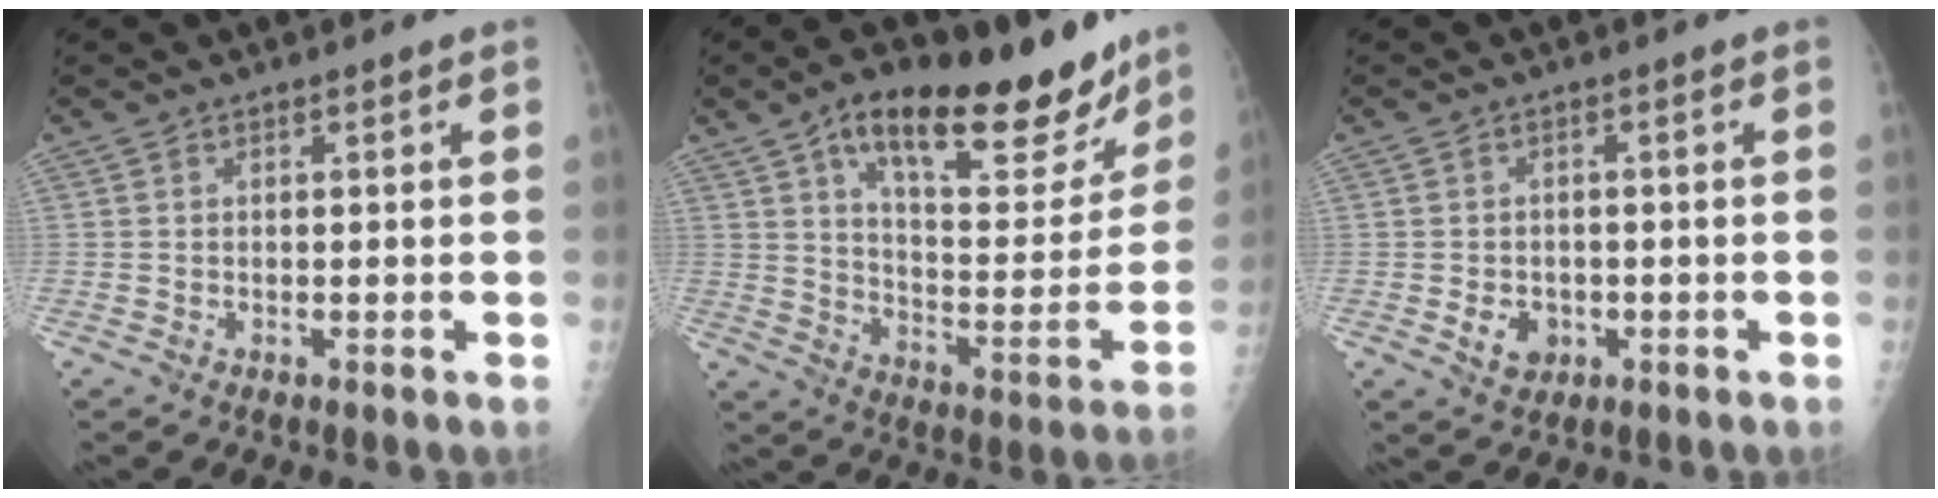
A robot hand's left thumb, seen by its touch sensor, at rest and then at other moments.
{"total": 25.5, "force": [16.5, 9.8, 16.8], "torque": [-0.201, -0.054, 0.251]}
{"total": 3.7, "force": [-1.0, 3.0, 1.9], "torque": [-0.019, 0.003, -0.006]}